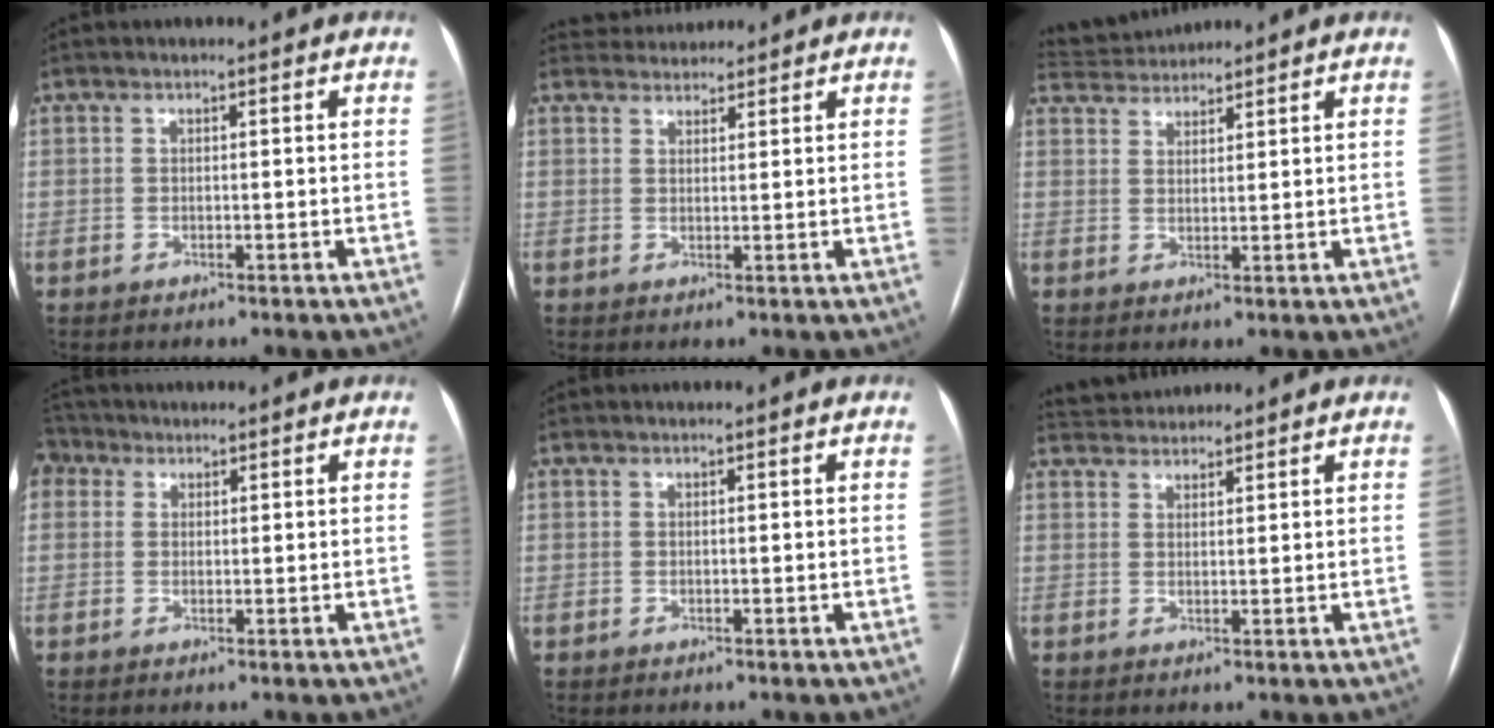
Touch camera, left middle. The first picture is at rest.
{"total": 3.9, "force": [3.8, 0.9, -0.1], "torque": [0.000, 0.026, 0.064]}
{"total": 5.4, "force": [5.4, 0.5, 0.5], "torque": [-0.015, 0.031, 0.097]}
{"total": 4.2, "force": [2.2, 3.3, 1.3], "torque": [-0.034, 0.024, 0.045]}
{"total": 0.0}
{"total": 4.2, "force": [4.1, 0.9, 0.2], "torque": [-0.008, 0.030, 0.074]}